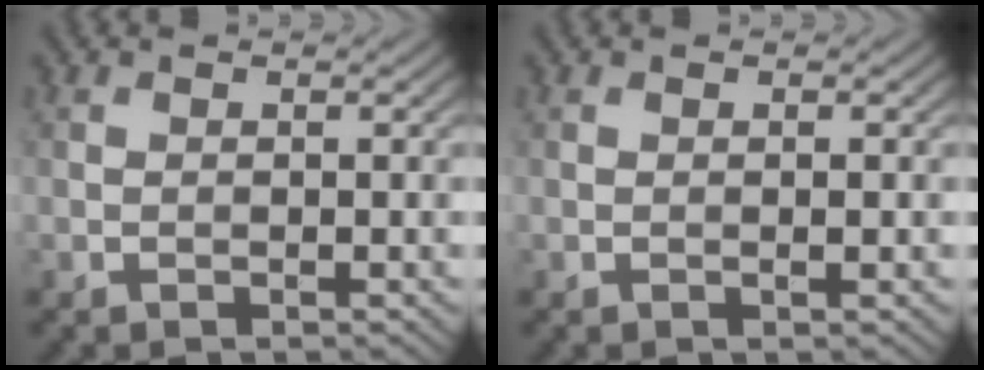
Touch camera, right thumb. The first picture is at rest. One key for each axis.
{"total": 0.7, "fx": 0.0, "fy": 0.0, "fz": 0.7, "tx": -0.013, "ty": 0.000, "tz": -0.001}